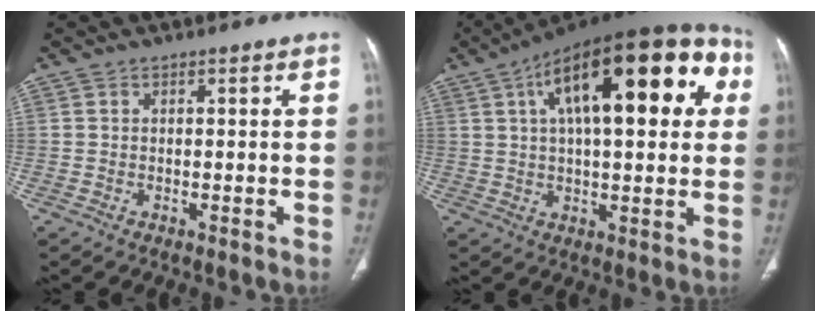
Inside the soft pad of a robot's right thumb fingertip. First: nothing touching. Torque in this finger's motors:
{"motor_torque": [-0.08, 4.38, 2.04, 0.73, 0.23]}